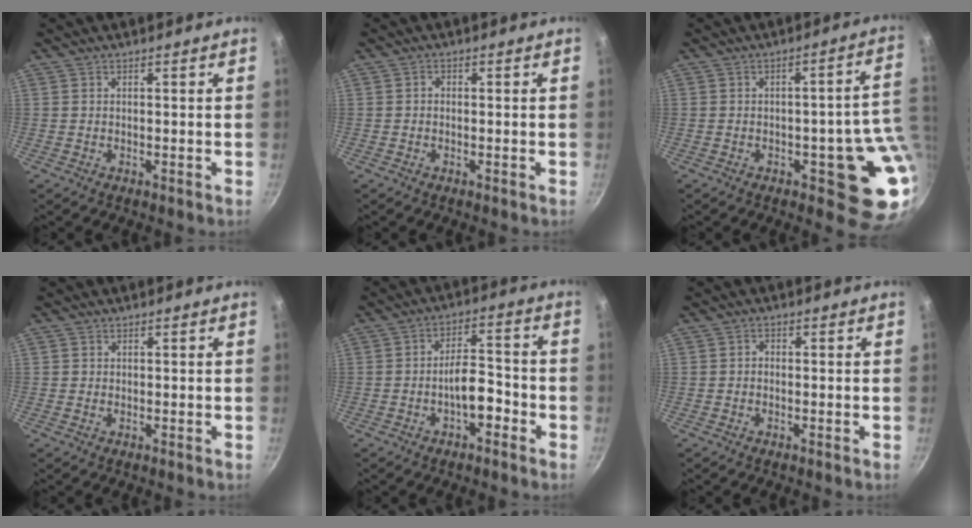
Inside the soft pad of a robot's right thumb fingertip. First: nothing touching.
{"total": 0.8, "force": [-0.3, 0.7, 0.3], "torque": [-0.005, 0.005, -0.005]}
{"total": 12.0, "force": [-0.8, 5.2, 10.8], "torque": [-0.062, 0.003, -0.010]}
{"total": 0.5, "force": [0.1, 0.5, 0.0], "torque": [0.002, -0.001, -0.001]}
{"total": 6.7, "force": [-3.0, 3.2, 5.1], "torque": [-0.056, 0.040, -0.046]}
{"total": 1.0, "force": [-0.4, 0.8, 0.4], "torque": [-0.006, 0.005, -0.008]}